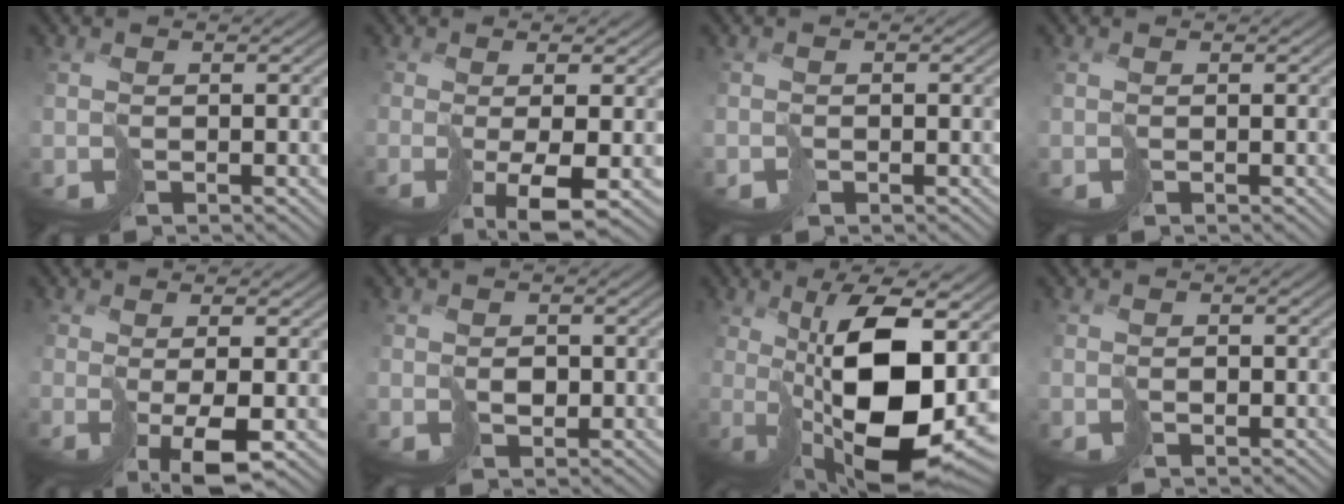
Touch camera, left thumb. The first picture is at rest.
{"total": 3.9, "force": [-0.7, 0.0, 3.8], "torque": [-0.055, 0.003, -0.001]}
{"total": 0.7, "force": [-0.4, 0.1, -0.5], "torque": [0.017, 0.002, -0.008]}
{"total": 0.0}
{"total": 3.5, "force": [-0.4, 0.0, 3.5], "torque": [-0.050, 0.003, 0.002]}
{"total": 1.0, "force": [0.5, 0.9, -0.1], "torque": [0.015, 0.003, 0.014]}
{"total": 12.9, "force": [1.2, 4.0, 12.2], "torque": [-0.188, 0.005, 0.030]}
{"total": 0.5, "force": [-0.3, 0.2, -0.4], "torque": [0.013, 0.002, -0.006]}